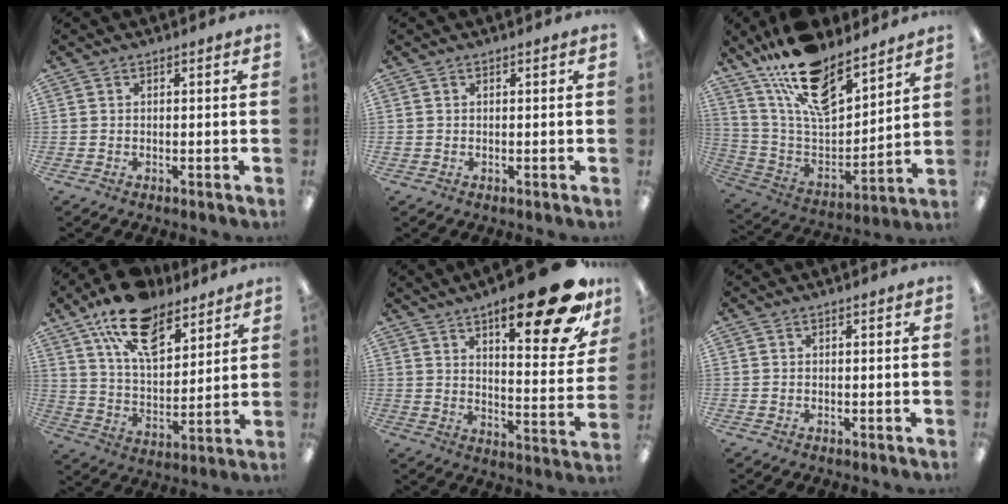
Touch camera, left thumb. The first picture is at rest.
{"total": 0.6, "force": [0.3, 0.5, 0.2], "torque": [-0.004, 0.004, 0.004]}
{"total": 19.6, "force": [14.9, 8.0, 10.0], "torque": [-0.182, -0.094, 0.265]}
{"total": 17.0, "force": [11.8, 8.1, 9.3], "torque": [-0.162, -0.054, 0.212]}
{"total": 23.2, "force": [14.4, 6.9, 16.8], "torque": [-0.223, -0.094, 0.223]}
{"total": 0.0}